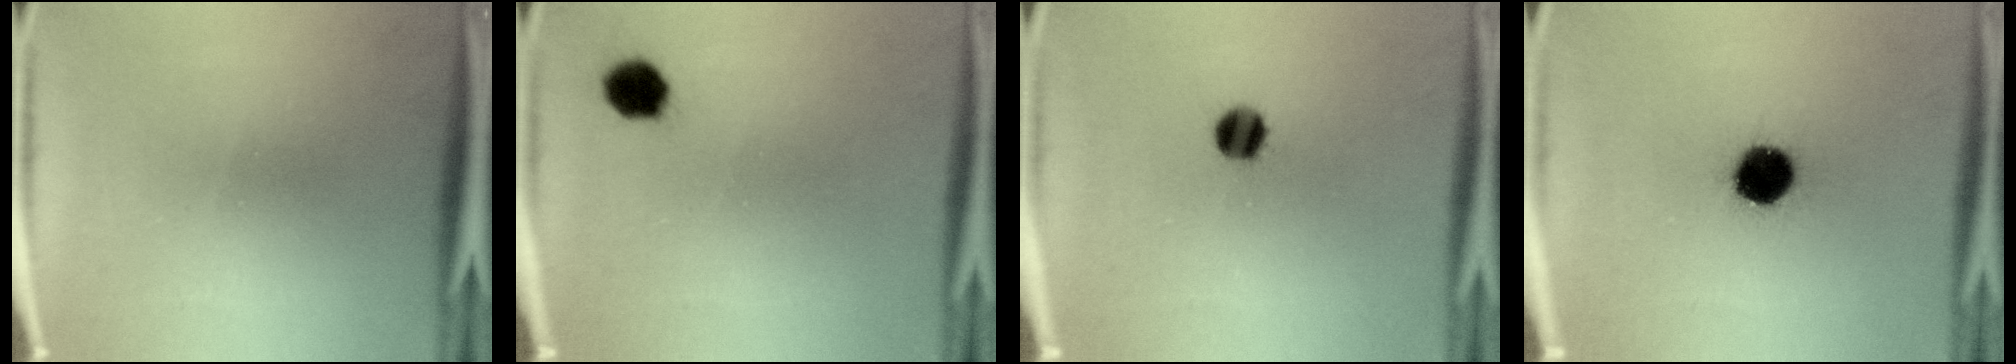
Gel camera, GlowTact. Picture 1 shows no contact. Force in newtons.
{"total": 4.3}
{"total": 5.0}
{"total": 12.3}